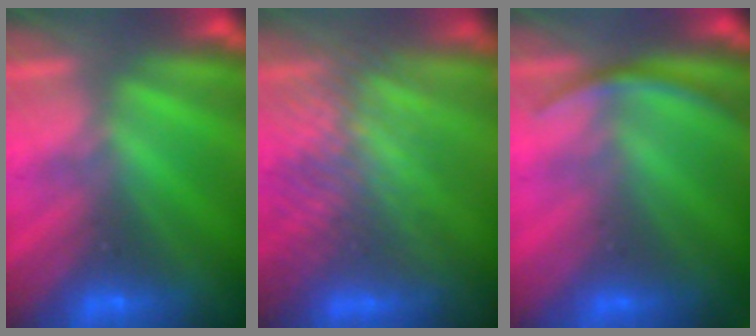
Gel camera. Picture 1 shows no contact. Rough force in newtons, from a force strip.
{"total": 3.7}
{"total": 2.9}